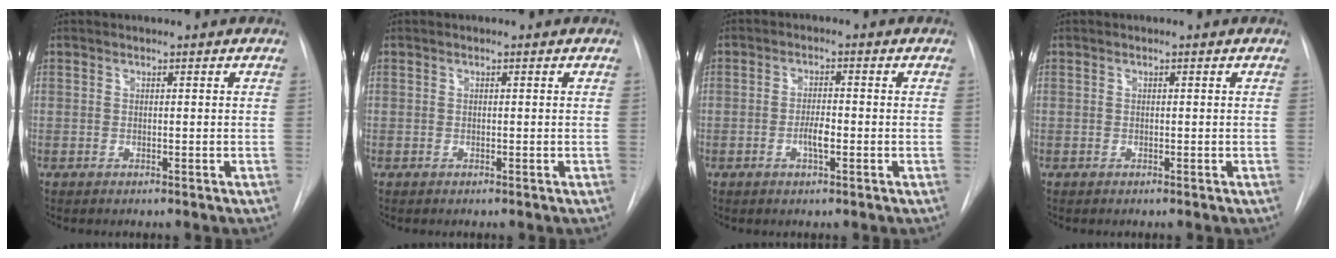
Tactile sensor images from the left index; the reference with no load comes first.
{"total": 0.0}
{"total": 3.0, "force": [-1.0, 0.7, 2.7], "torque": [-0.049, 0.002, -0.017]}
{"total": 0.0}